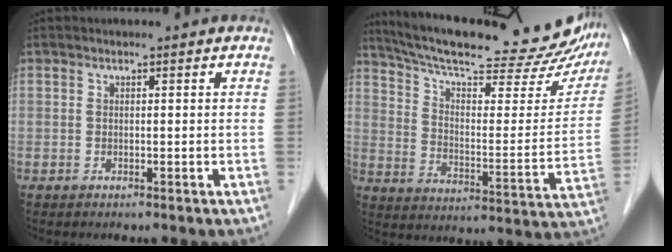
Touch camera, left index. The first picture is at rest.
{"total": 30.3, "force": [26.8, 5.6, 13.0], "torque": [-0.209, -0.046, 0.352]}